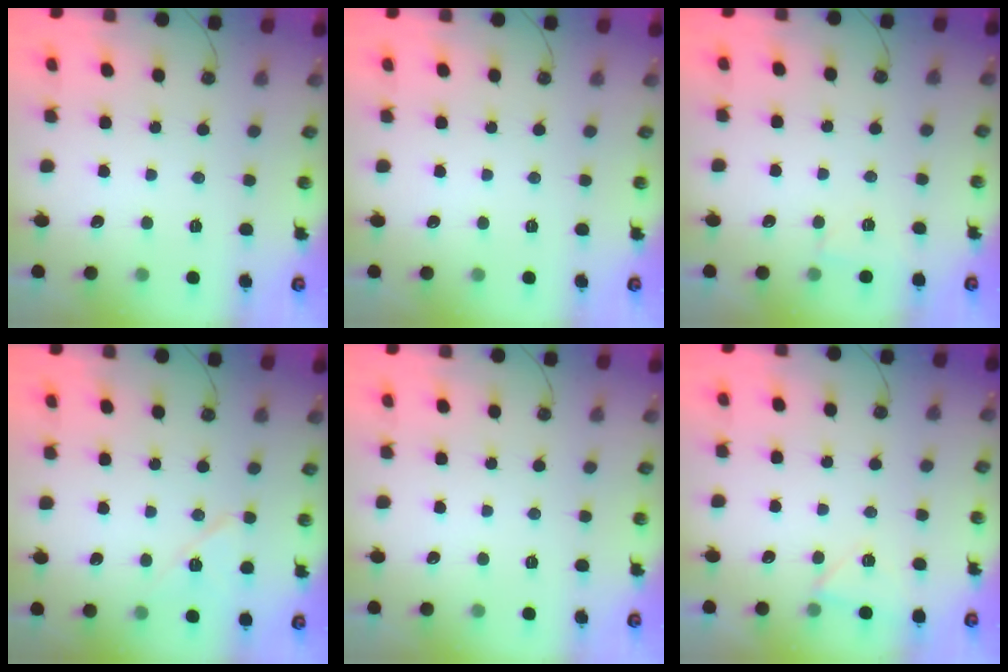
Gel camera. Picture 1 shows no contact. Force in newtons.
{"total": 0.0}
{"total": 2.1, "press": 2.1, "slide": 0.4}
{"total": 8.2, "press": 8.2, "slide": 0.9}
{"total": 0.0}
{"total": 4.8, "press": 4.1, "slide": 2.4}